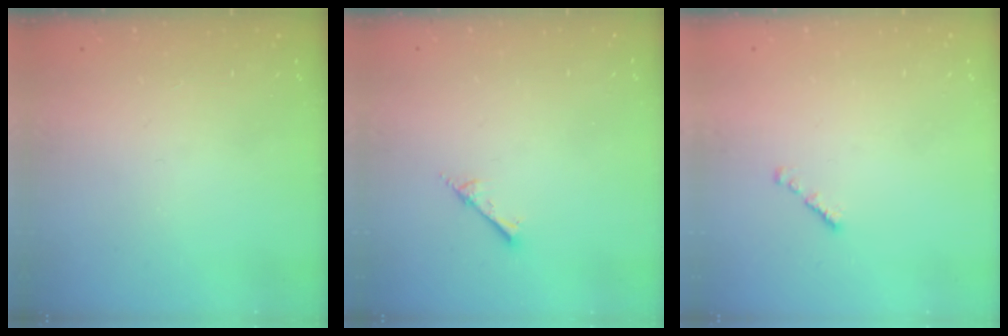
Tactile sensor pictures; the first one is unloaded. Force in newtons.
{"total": 2.0, "press": 2.0, "slide": 0.2}
{"total": 1.3, "press": 1.1, "slide": 0.6}